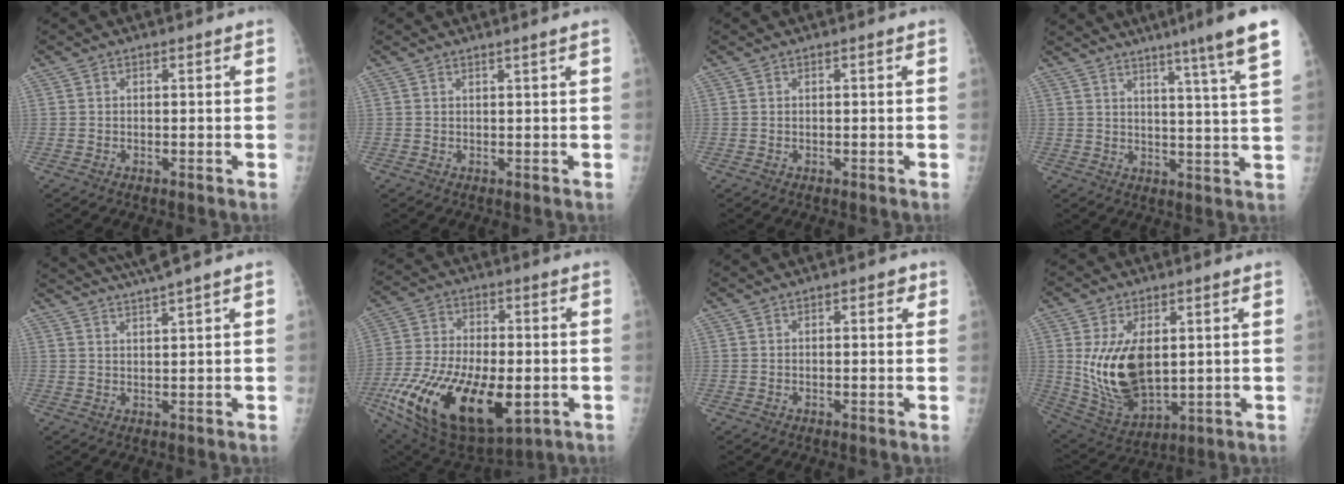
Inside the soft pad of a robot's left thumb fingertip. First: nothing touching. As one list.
[{"total": 1.0, "force": [0.6, -0.4, 0.6], "torque": [-0.023, -0.009, 0.017]}, {"total": 0.0}, {"total": 13.6, "force": [9.8, -0.9, 9.4], "torque": [-0.129, -0.048, 0.114]}, {"total": 6.3, "force": [5.3, -1.2, 3.3], "torque": [-0.055, -0.006, 0.096]}, {"total": 26.1, "force": [-7.7, 13.1, 21.2], "torque": [-0.430, -0.025, -0.116]}, {"total": 2.1, "force": [1.0, 1.0, 1.6], "torque": [-0.011, 0.000, 0.009]}, {"total": 15.0, "force": [1.9, 8.7, 12.1], "torque": [-0.205, -0.020, 0.056]}]